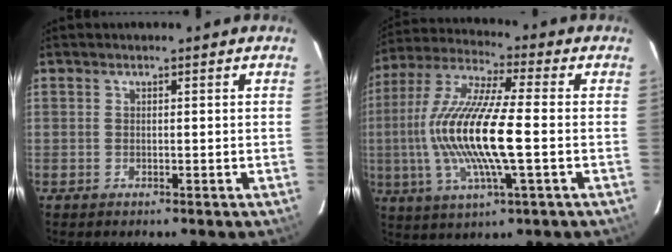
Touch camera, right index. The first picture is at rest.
{"total": 17.5, "force": [-1.9, 2.8, 17.2], "torque": [-0.340, -0.005, -0.042]}